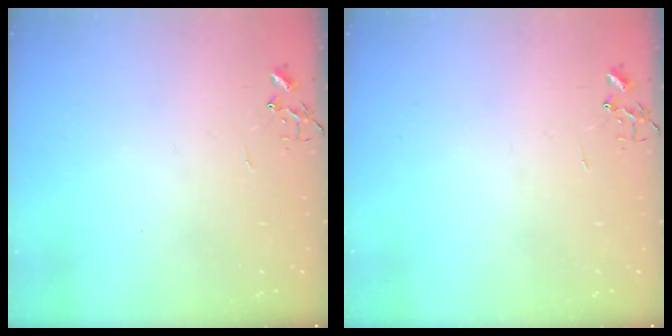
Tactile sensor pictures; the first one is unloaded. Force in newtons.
{"total": 0.0}